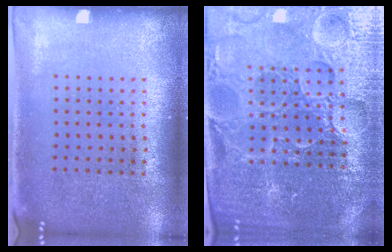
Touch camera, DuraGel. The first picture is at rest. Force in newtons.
{"total": 5.8, "press": 5.3, "slide": 2.2}